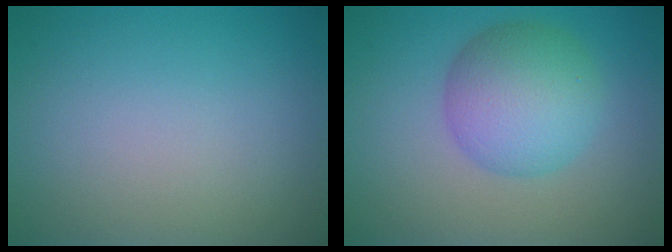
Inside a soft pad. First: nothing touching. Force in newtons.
{"total": 6.1, "press": 6.1, "slide": 0.2}